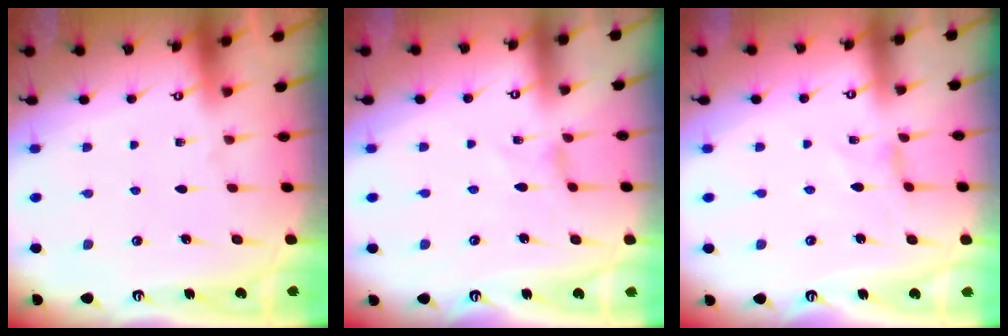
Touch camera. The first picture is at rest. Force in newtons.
{"total": 0.0}
{"total": 0.0}